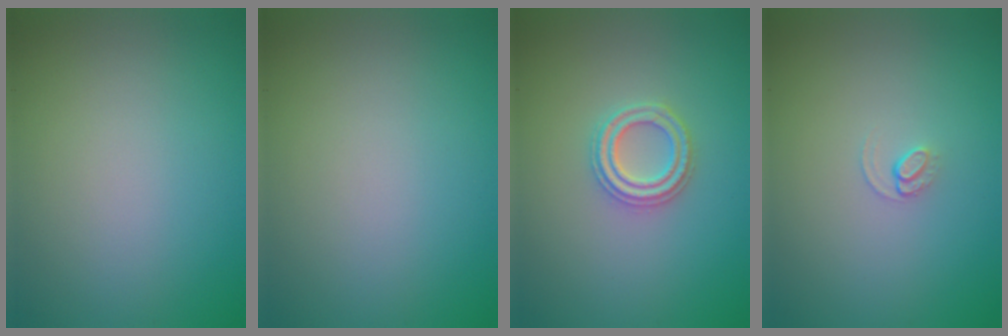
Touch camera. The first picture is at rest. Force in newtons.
{"total": 0.0}
{"total": 2.7, "press": 2.6, "slide": 0.7}
{"total": 0.9, "press": 0.4, "slide": 0.8}